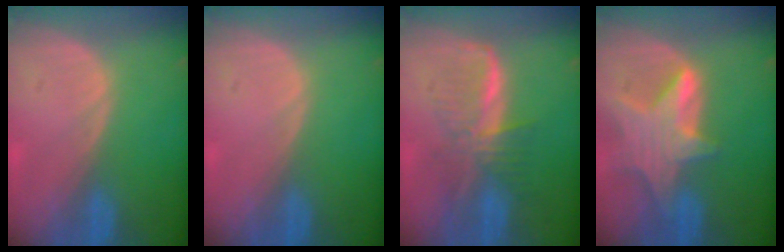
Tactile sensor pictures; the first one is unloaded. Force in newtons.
{"total": 0.0}
{"total": 6.5, "press": 6.3, "slide": 1.6}
{"total": 8.0, "press": 7.2, "slide": 3.4}